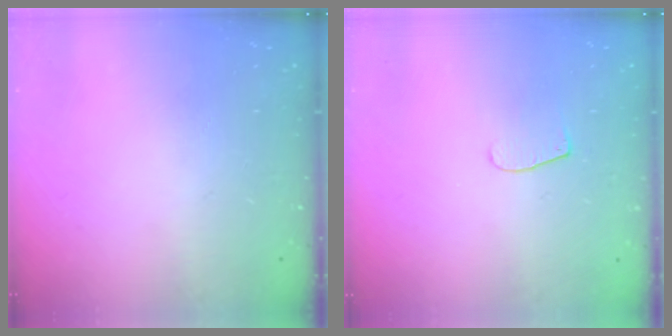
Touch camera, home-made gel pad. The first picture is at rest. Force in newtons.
{"total": 4.8, "press": 4.8, "slide": 0.4}